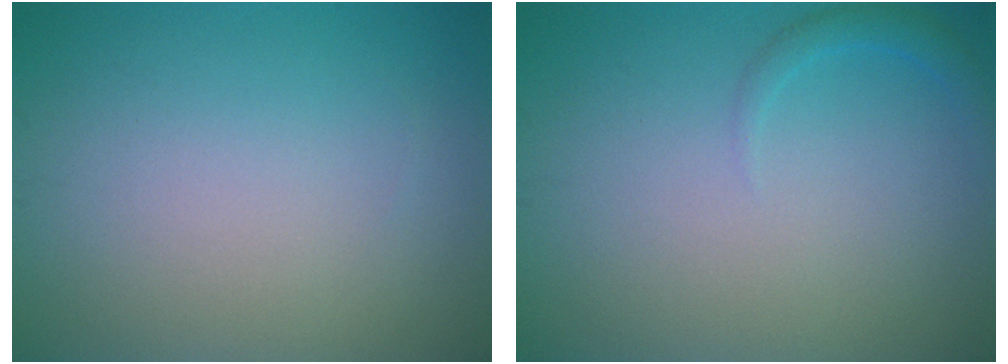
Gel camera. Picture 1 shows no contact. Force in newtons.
{"total": 1.1, "press": 1.1, "slide": 0.1}